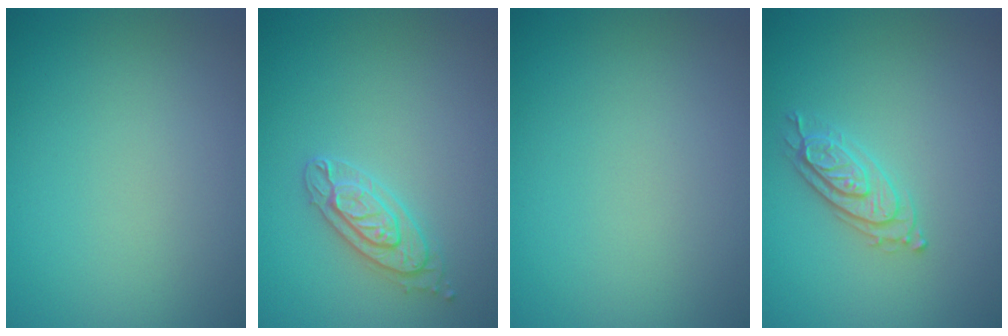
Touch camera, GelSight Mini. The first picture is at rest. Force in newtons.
{"total": 2.5, "press": 2.4, "slide": 0.2}
{"total": 0.0}
{"total": 2.2, "press": 2.2, "slide": 0.4}